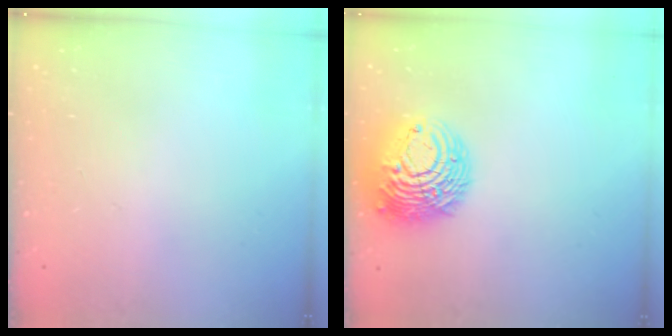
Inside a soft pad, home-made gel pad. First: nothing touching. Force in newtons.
{"total": 13.8, "press": 13.7, "slide": 1.8}